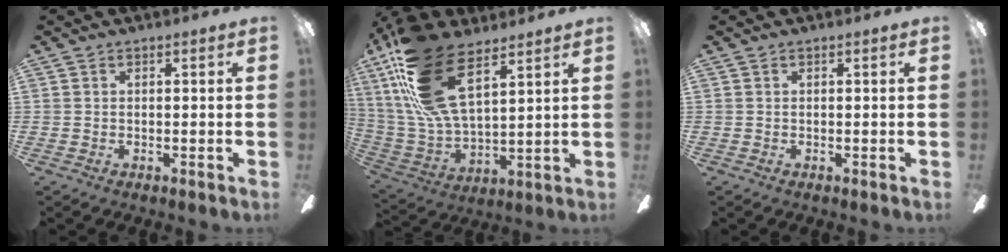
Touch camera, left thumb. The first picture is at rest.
{"total": 23.1, "force": [11.9, 10.5, 16.8], "torque": [-0.352, -0.039, 0.214]}
{"total": 0.0}